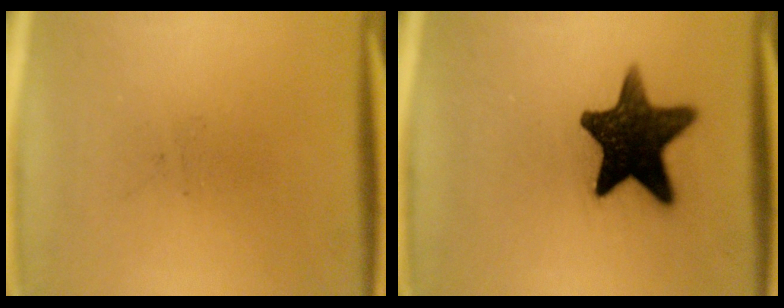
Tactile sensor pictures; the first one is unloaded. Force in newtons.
{"total": 14.9}